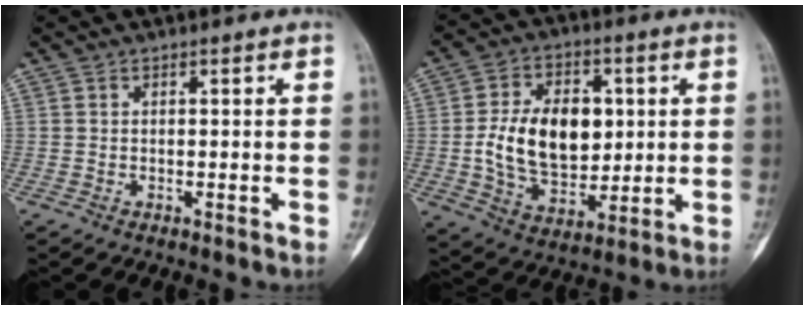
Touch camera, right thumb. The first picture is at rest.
{"total": 15.9, "force": [1.4, 10.4, 11.9], "torque": [-0.167, -0.004, 0.033]}